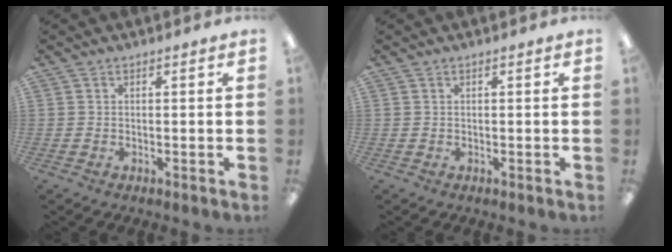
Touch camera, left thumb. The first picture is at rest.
{"total": 0.0}